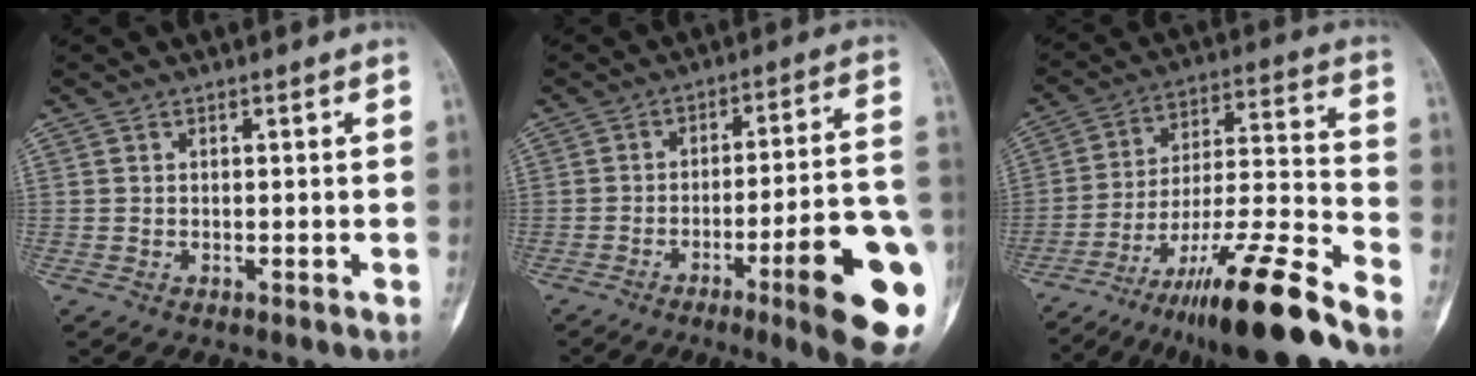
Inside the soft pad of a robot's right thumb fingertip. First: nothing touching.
{"total": 19.4, "force": [-7.4, 2.6, 17.7], "torque": [-0.185, 0.024, -0.101]}
{"total": 21.6, "force": [-16.2, 1.9, 14.2], "torque": [-0.236, 0.074, -0.275]}